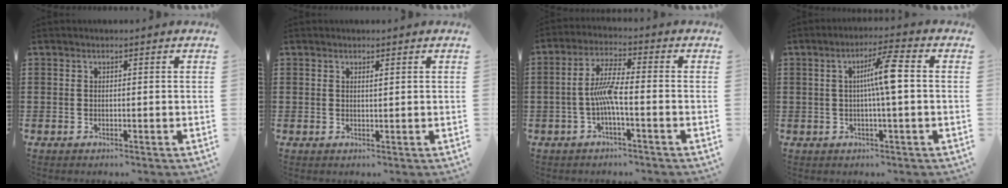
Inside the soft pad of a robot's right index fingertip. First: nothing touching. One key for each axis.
{"total": 0.6, "fx": 0.3, "fy": 0.0, "fz": 0.5, "tx": -0.011, "ty": 0.000, "tz": 0.006}
{"total": 6.1, "fx": -1.5, "fy": 1.1, "fz": 5.8, "tx": -0.125, "ty": -0.003, "tz": -0.036}
{"total": 6.3, "fx": 0.2, "fy": 0.2, "fz": 6.3, "tx": -0.118, "ty": 0.002, "tz": -0.004}